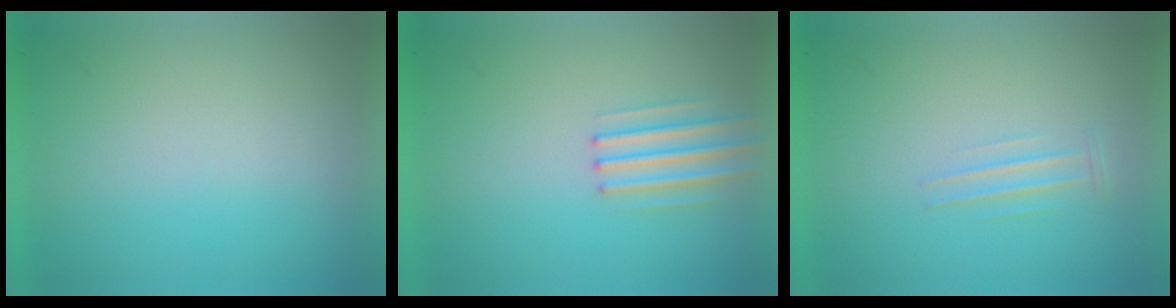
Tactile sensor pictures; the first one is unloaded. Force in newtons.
{"total": 2.3}
{"total": 1.2}